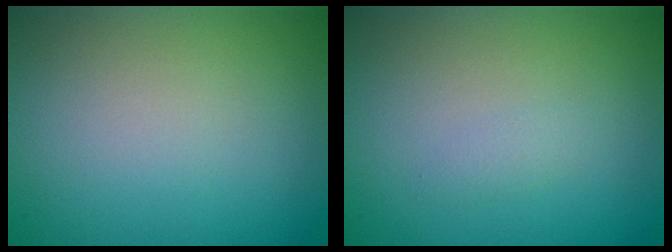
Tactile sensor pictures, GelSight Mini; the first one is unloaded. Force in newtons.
{"total": 0.7, "press": 0.7, "slide": 0.0}